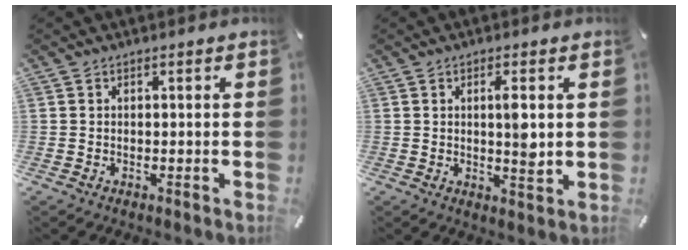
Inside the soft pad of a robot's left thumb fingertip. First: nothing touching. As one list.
[{"total": 5.8, "force": [1.1, 1.4, 5.5], "torque": [-0.082, -0.012, 0.013]}]